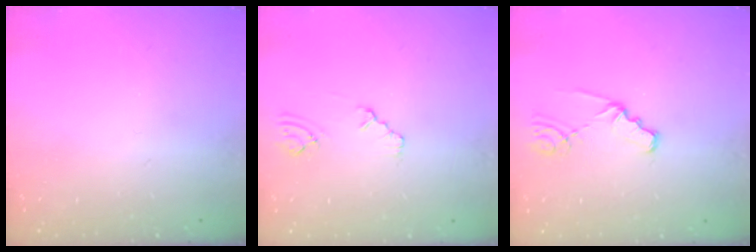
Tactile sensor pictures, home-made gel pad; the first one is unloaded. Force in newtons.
{"total": 2.4, "press": 2.3, "slide": 0.4}
{"total": 2.2, "press": 2.2, "slide": 0.4}